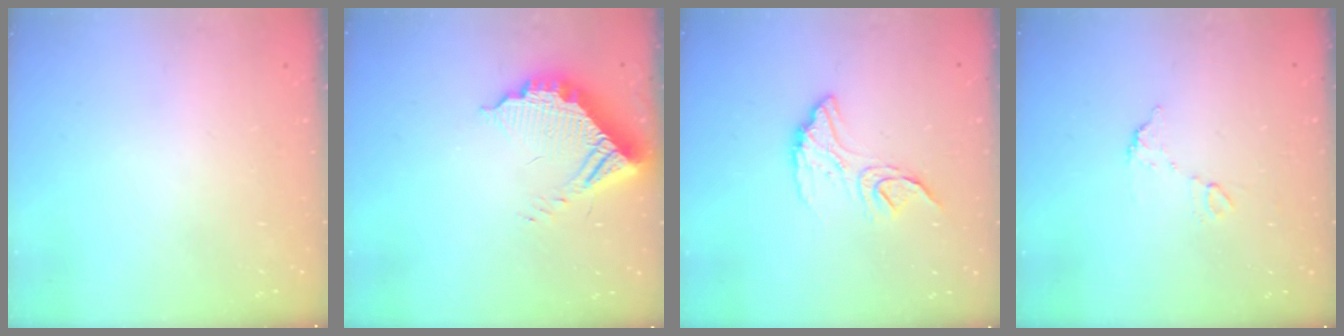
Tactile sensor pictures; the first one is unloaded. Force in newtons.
{"total": 12.1, "press": 12.1, "slide": 1.2}
{"total": 12.1, "press": 12.1, "slide": 0.7}
{"total": 5.8, "press": 5.8, "slide": 0.3}